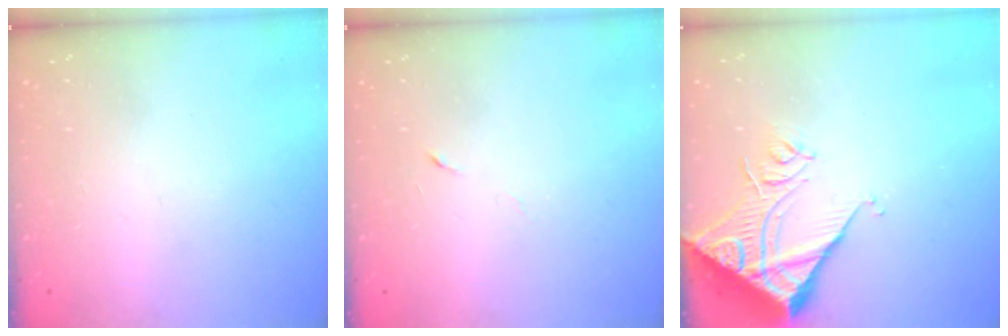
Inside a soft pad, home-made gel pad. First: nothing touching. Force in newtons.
{"total": 2.9, "press": 2.7, "slide": 1.0}
{"total": 13.9, "press": 13.8, "slide": 1.7}